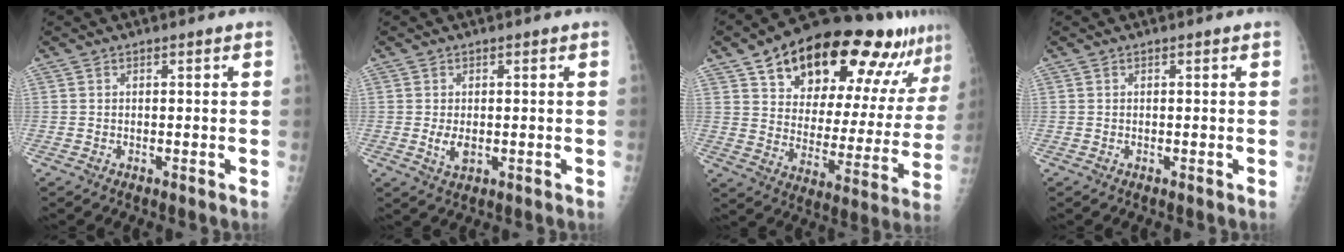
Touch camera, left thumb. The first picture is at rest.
{"total": 3.3, "force": [-0.3, 2.0, 2.5], "torque": [-0.043, -0.006, -0.001]}
{"total": 27.6, "force": [17.3, 11.3, 18.3], "torque": [-0.239, -0.039, 0.259]}
{"total": 0.0}